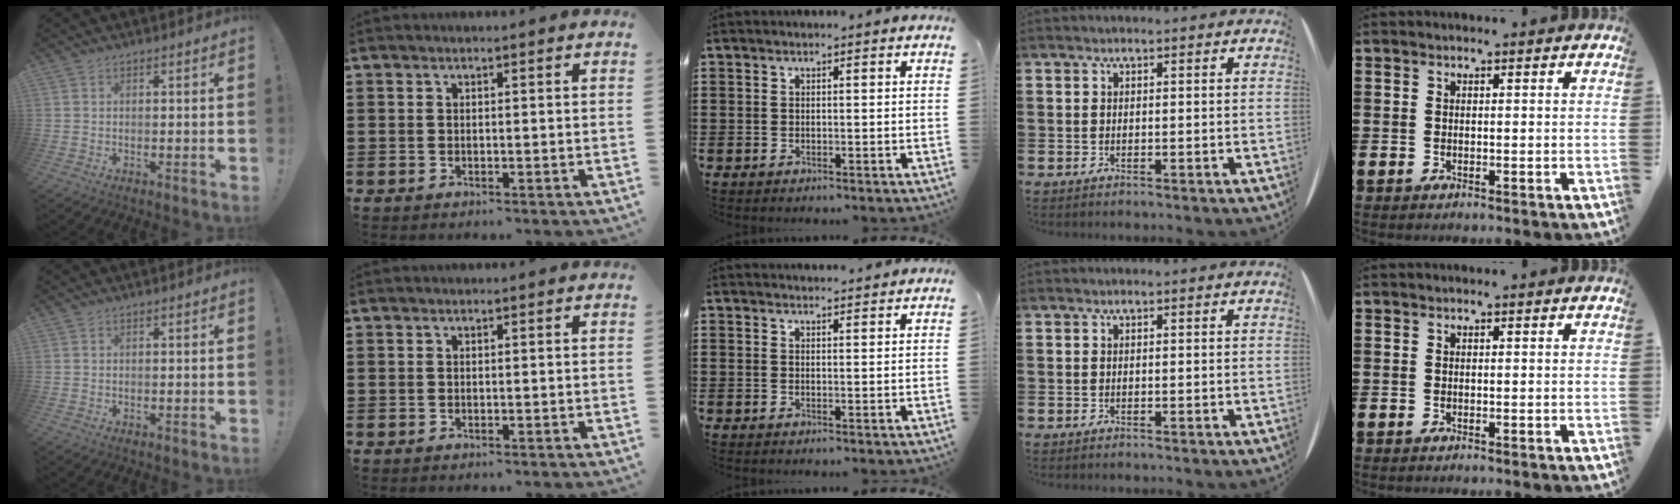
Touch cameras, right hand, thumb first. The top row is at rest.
{"middle": {"total": 1.5, "force": [1.5, -0.1, -0.1], "torque": [-0.001, 0.001, 0.030]}}